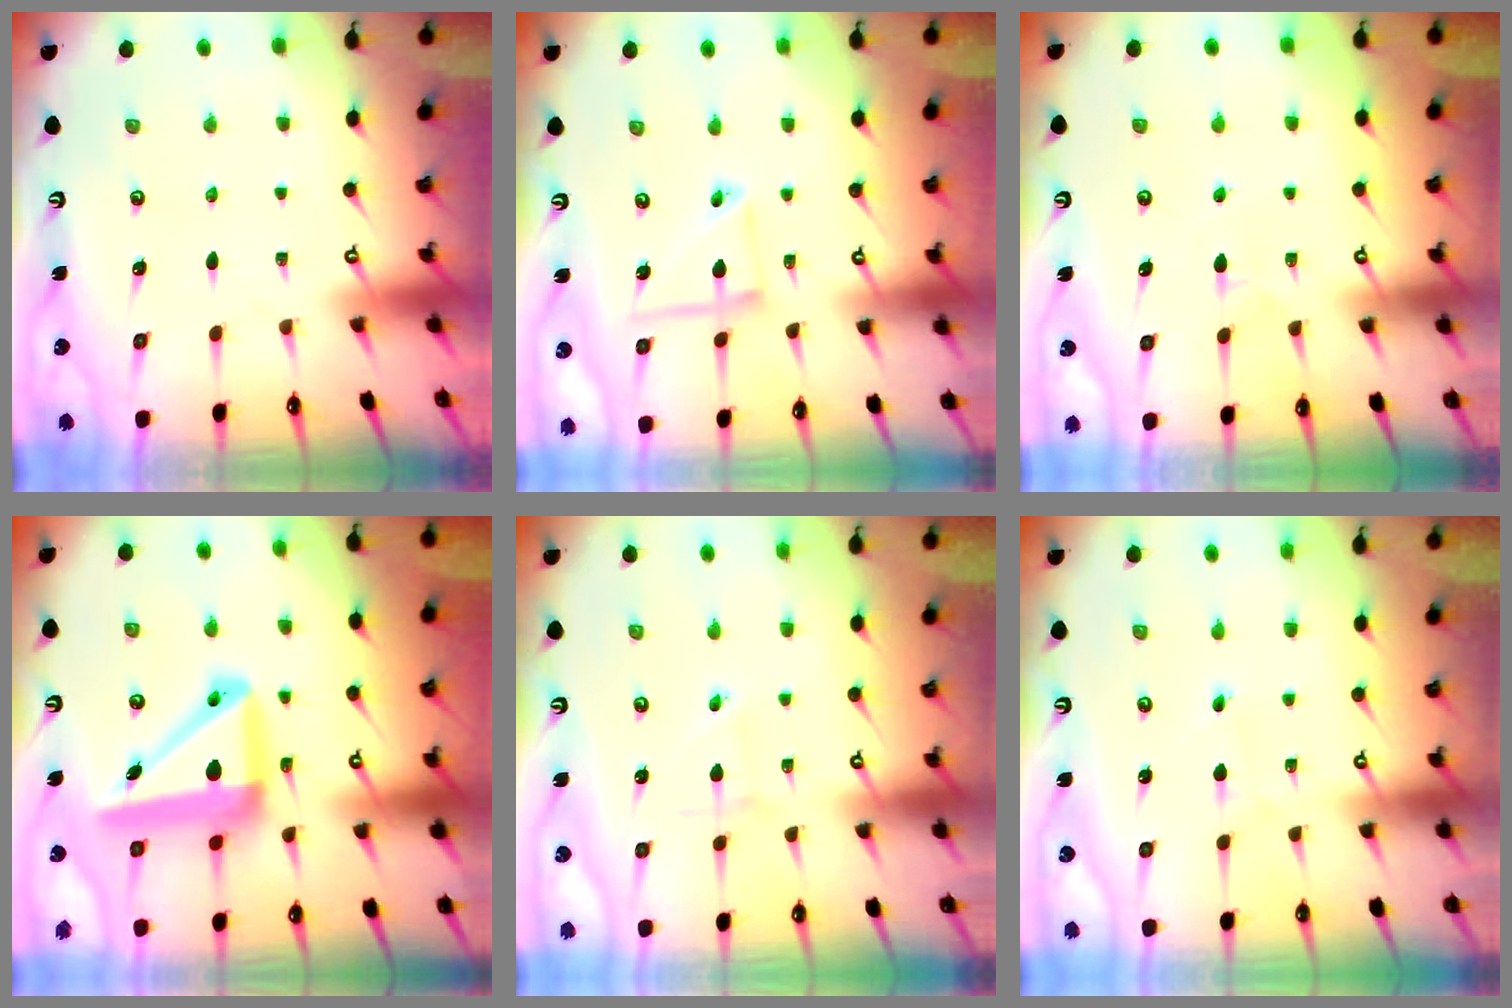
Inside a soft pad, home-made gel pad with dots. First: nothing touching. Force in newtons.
{"total": 7.9, "press": 7.9, "slide": 0.7}
{"total": 5.0, "press": 4.9, "slide": 0.5}
{"total": 16.1, "press": 15.9, "slide": 2.5}
{"total": 2.4, "press": 2.4, "slide": 0.2}
{"total": 1.3, "press": 1.3, "slide": 0.1}